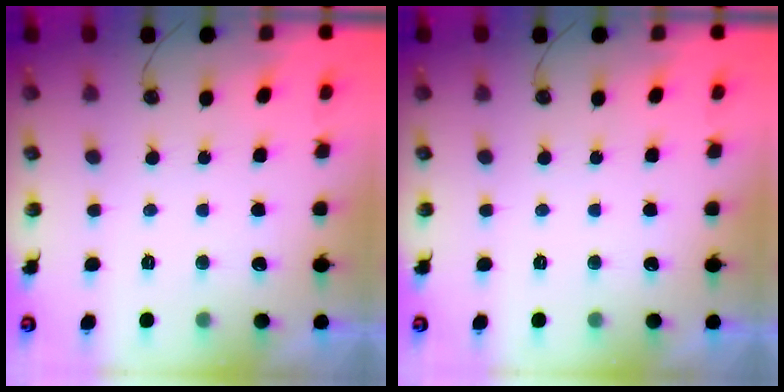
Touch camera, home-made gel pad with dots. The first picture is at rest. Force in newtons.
{"total": 0.0}